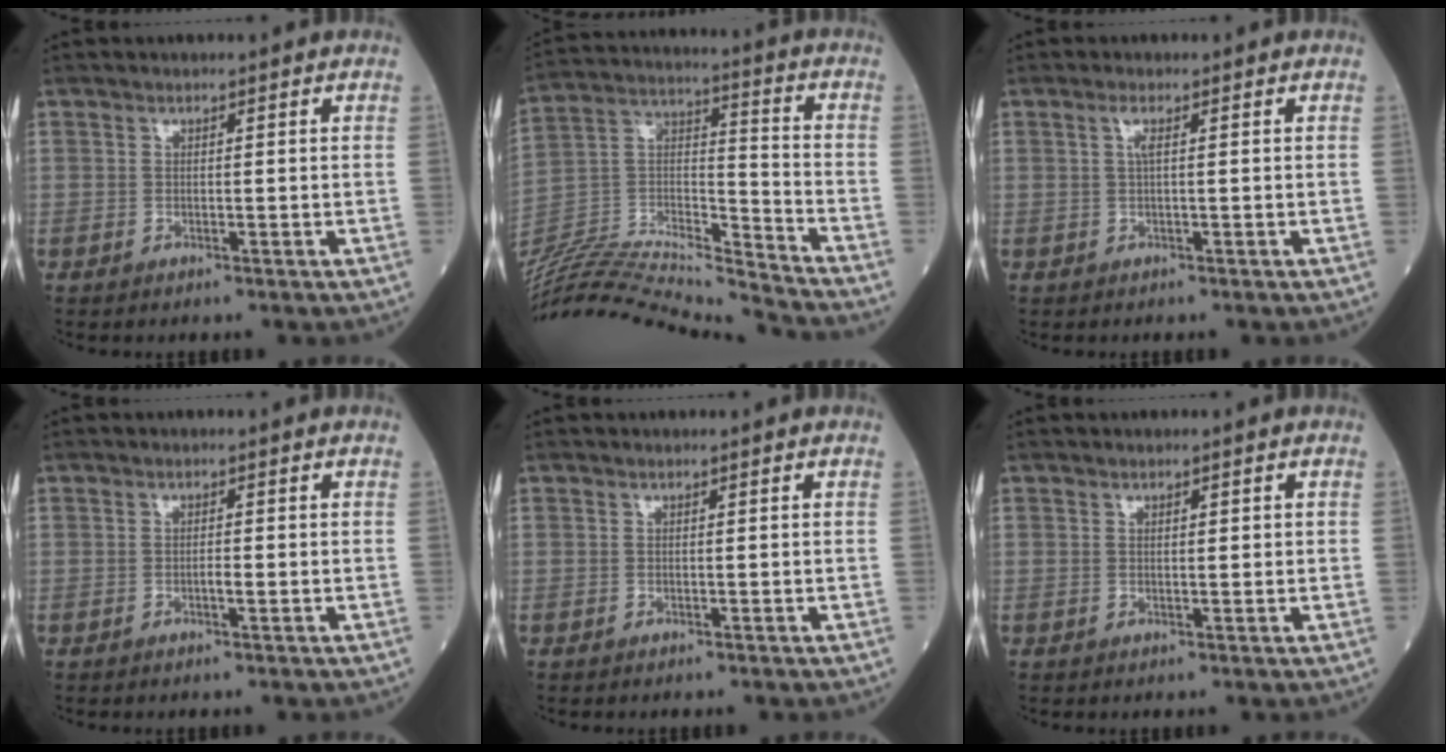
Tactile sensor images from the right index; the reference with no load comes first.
{"total": 24.5, "force": [-23.4, 0.0, 7.2], "torque": [-0.162, 0.007, -0.396]}
{"total": 1.3, "force": [0.4, 0.0, 1.2], "torque": [-0.032, 0.004, 0.009]}
{"total": 1.0, "force": [-0.4, 0.1, 0.9], "torque": [-0.019, 0.001, -0.007]}
{"total": 0.0}
{"total": 1.1, "force": [0.3, 0.3, 1.0], "torque": [-0.018, 0.001, 0.005]}